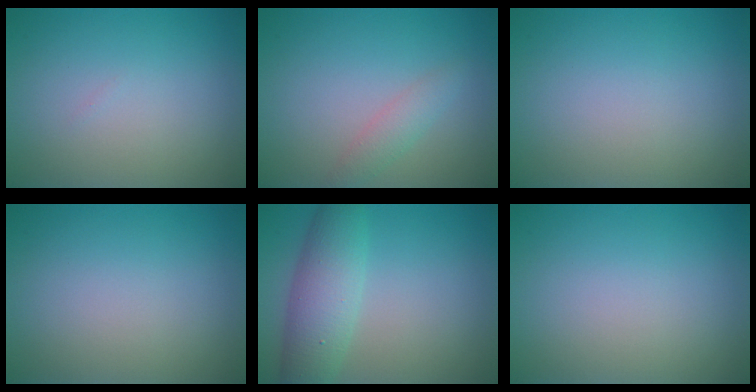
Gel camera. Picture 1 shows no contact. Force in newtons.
{"total": 1.6, "press": 1.6, "slide": 0.1}
{"total": 0.0}
{"total": 0.0}
{"total": 5.3, "press": 5.3, "slide": 0.1}
{"total": 0.0}